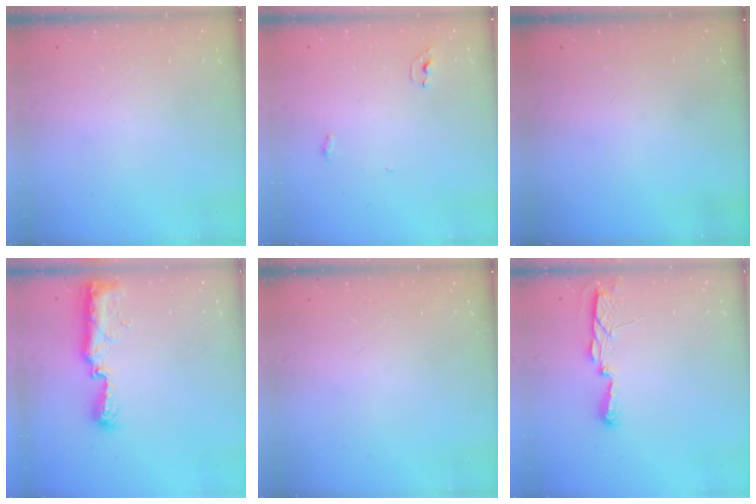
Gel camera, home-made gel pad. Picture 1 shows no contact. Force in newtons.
{"total": 5.6, "press": 3.9, "slide": 4.1}
{"total": 0.0}
{"total": 8.9, "press": 8.9, "slide": 0.8}
{"total": 0.0}
{"total": 5.5, "press": 5.5, "slide": 0.6}